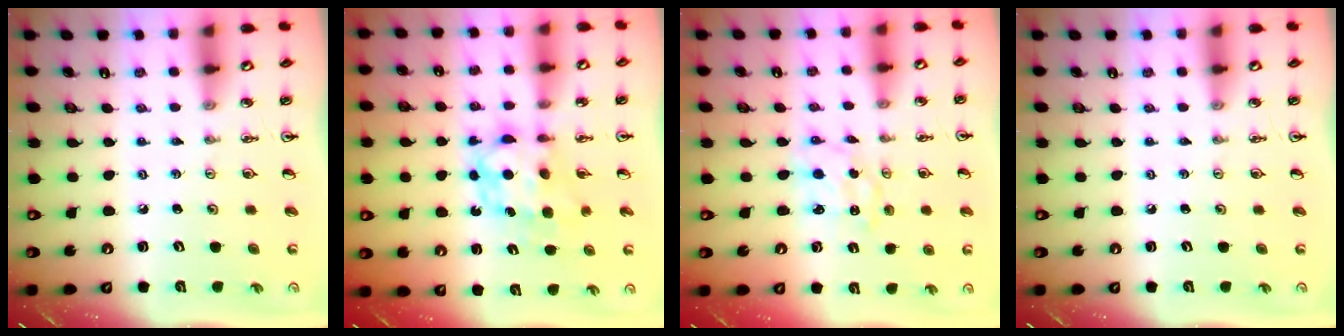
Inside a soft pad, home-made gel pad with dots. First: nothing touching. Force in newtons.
{"total": 6.7, "press": 6.7, "slide": 0.2}
{"total": 1.7, "press": 1.7, "slide": 0.1}
{"total": 0.0}